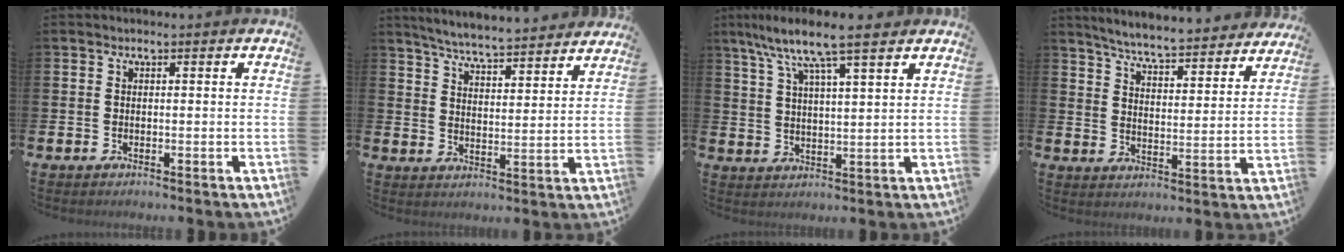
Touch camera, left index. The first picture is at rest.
{"total": 5.8, "force": [5.7, -0.1, 0.9], "torque": [-0.046, -0.040, 0.101]}
{"total": 8.0, "force": [6.6, 0.6, 4.6], "torque": [-0.108, -0.023, 0.115]}
{"total": 6.2, "force": [6.0, 0.1, 1.5], "torque": [-0.051, -0.048, 0.101]}